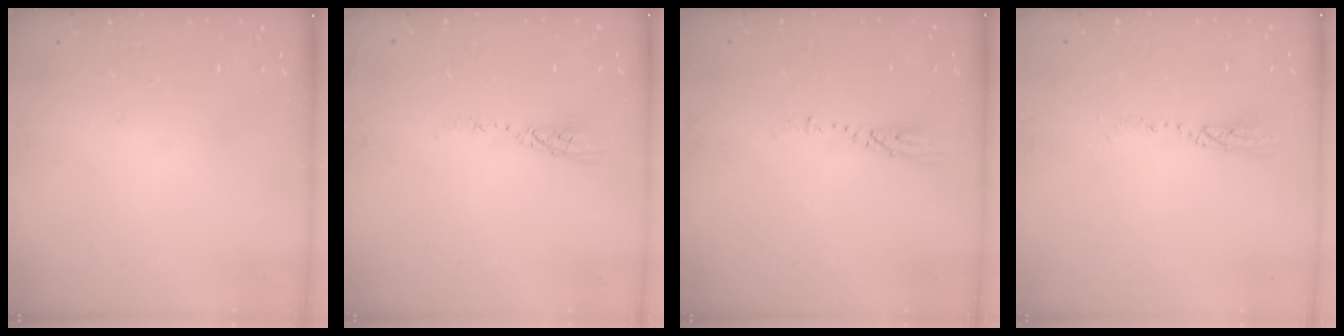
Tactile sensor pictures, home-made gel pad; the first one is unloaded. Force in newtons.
{"total": 3.5, "press": 3.5, "slide": 0.3}
{"total": 3.6, "press": 3.5, "slide": 0.5}
{"total": 3.6, "press": 3.5, "slide": 0.7}